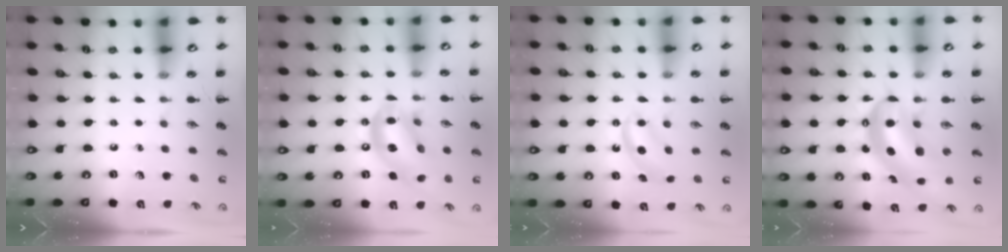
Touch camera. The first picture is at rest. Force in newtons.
{"total": 13.5, "press": 13.1, "slide": 3.5}
{"total": 5.6, "press": 5.4, "slide": 1.5}
{"total": 8.8, "press": 8.6, "slide": 1.6}